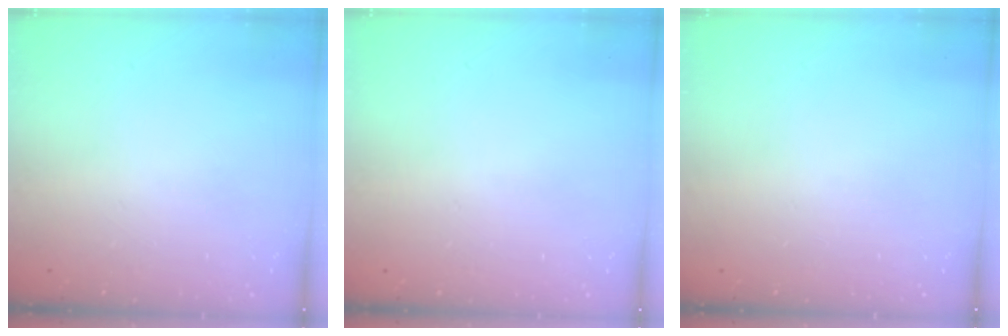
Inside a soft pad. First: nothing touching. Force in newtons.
{"total": 0.0}
{"total": 0.0}